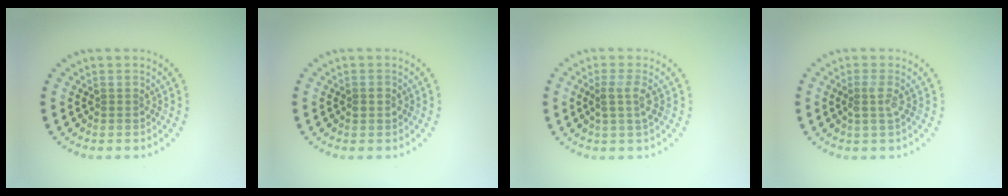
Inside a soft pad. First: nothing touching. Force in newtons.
{"total": 1.0, "press": 1.0, "slide": 0.1}
{"total": 1.9, "press": 1.4, "slide": 1.3}
{"total": 1.3, "press": 1.1, "slide": 0.7}